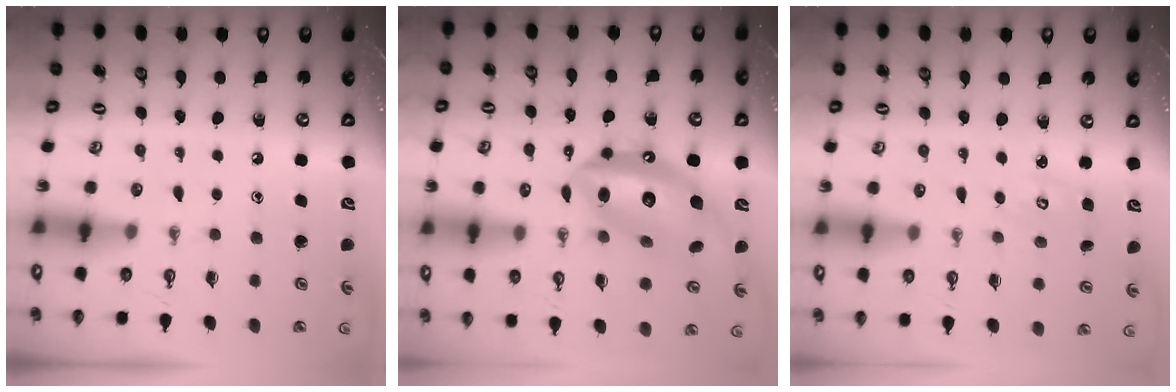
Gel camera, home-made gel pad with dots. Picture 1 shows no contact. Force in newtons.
{"total": 17.6, "press": 17.5, "slide": 1.6}
{"total": 3.2, "press": 3.2, "slide": 0.2}